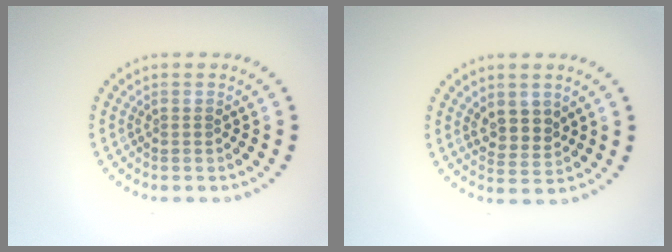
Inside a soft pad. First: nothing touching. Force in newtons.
{"total": 2.5, "press": 2.3, "slide": 1.0}